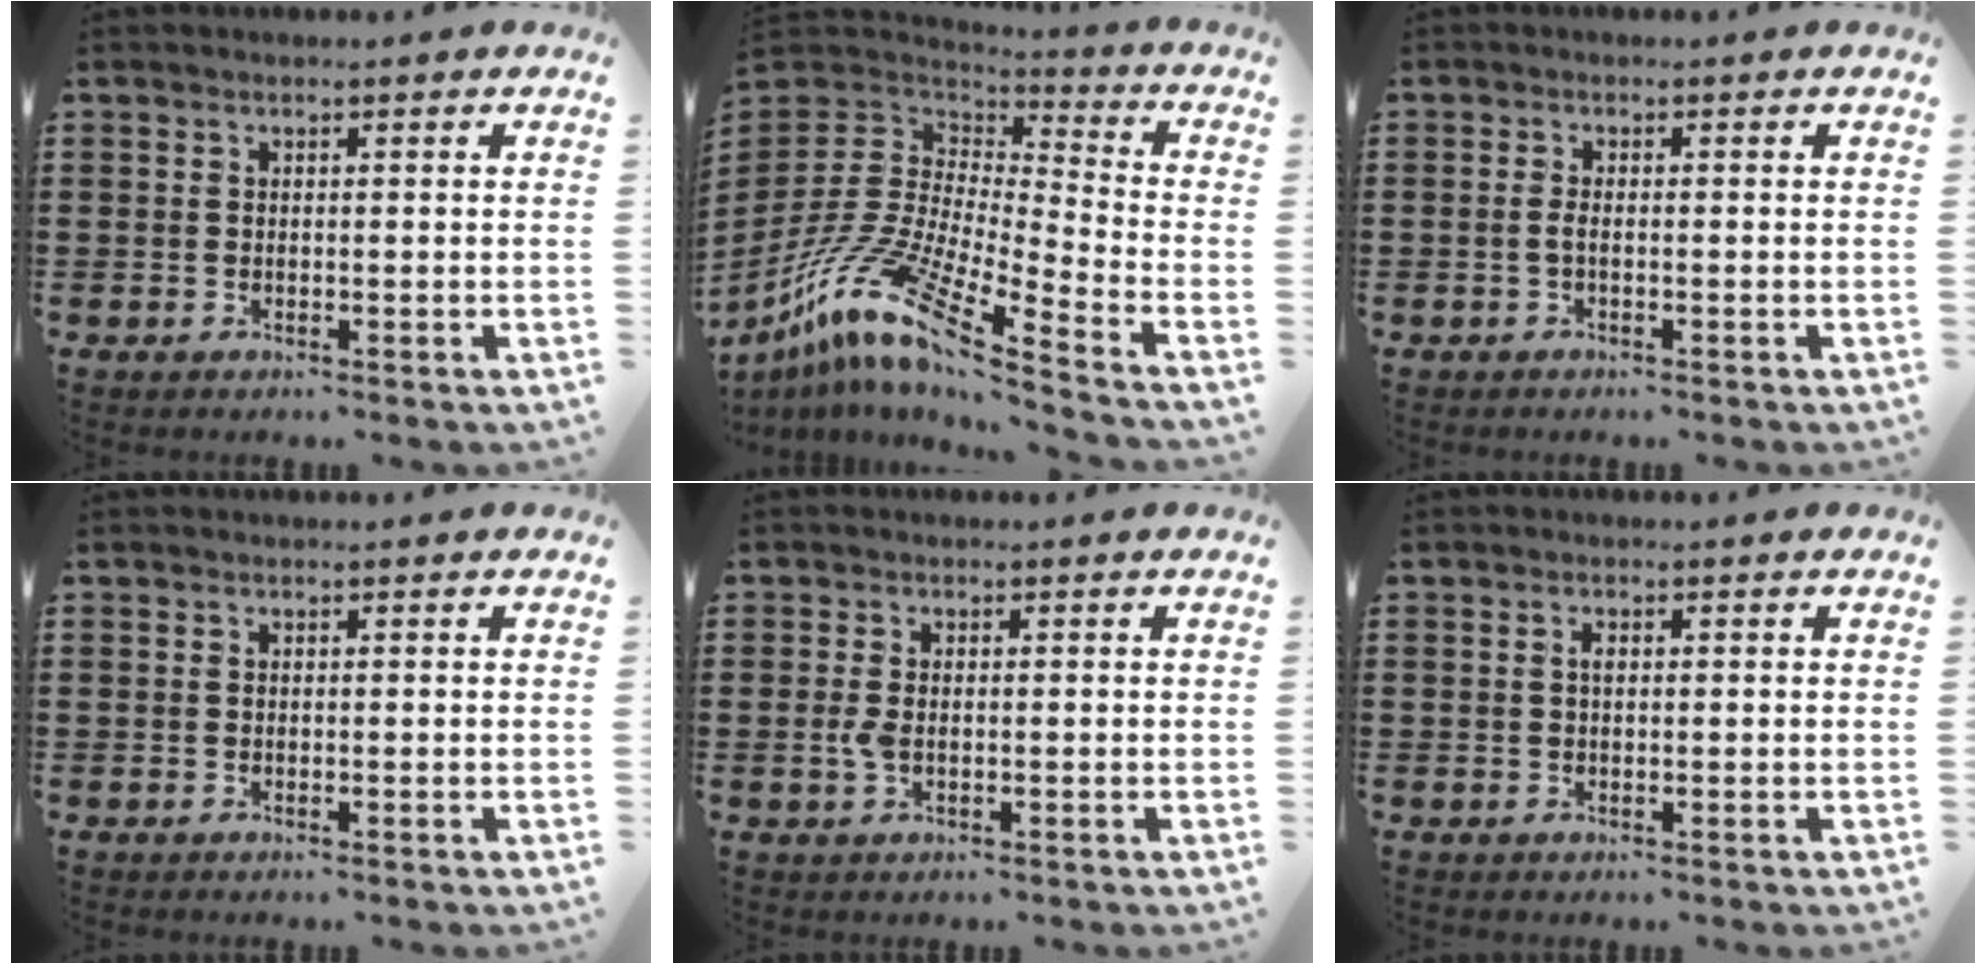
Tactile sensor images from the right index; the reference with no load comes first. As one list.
[{"total": 12.6, "force": [-9.6, 1.3, 8.1], "torque": [-0.188, -0.005, -0.201]}, {"total": 1.4, "force": [-0.8, 0.2, 1.2], "torque": [-0.038, -0.009, -0.019]}, {"total": 0.0}, {"total": 2.2, "force": [-0.3, 1.2, 1.8], "torque": [-0.051, -0.002, -0.010]}, {"total": 1.1, "force": [0.1, 0.5, 0.9], "torque": [-0.019, 0.001, 0.002]}]